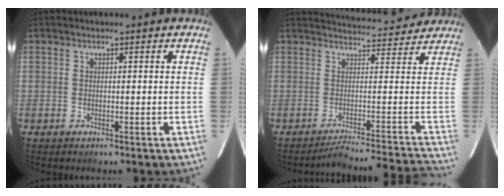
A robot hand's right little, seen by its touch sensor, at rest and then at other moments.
{"total": 8.8, "force": [0.6, -0.6, 8.8], "torque": [-0.143, 0.073, -0.001]}